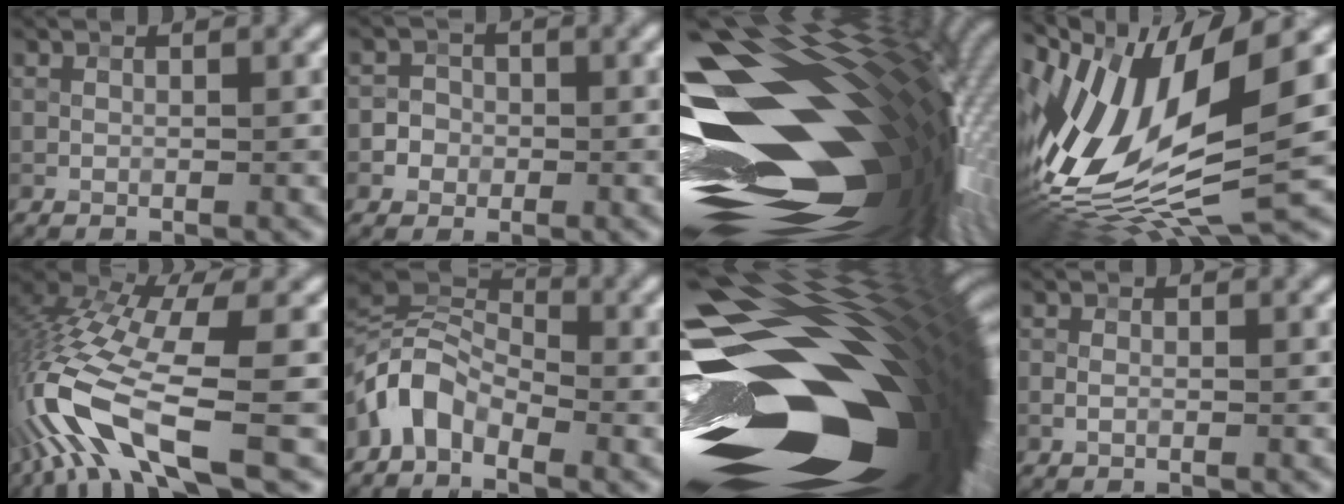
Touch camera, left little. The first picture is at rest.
{"total": 1.6, "force": [-0.9, 1.4, -0.2], "torque": [0.024, -0.001, -0.023]}
{"total": 20.7, "force": [-1.7, 10.9, 17.5], "torque": [-0.283, -0.003, -0.042]}
{"total": 14.7, "force": [0.1, 5.9, 13.5], "torque": [-0.277, -0.004, 0.006]}
{"total": 11.8, "force": [-5.2, 3.5, 10.0], "torque": [-0.225, -0.004, -0.099]}
{"total": 4.9, "force": [-3.5, 2.6, 2.1], "torque": [-0.039, 0.006, -0.089]}
{"total": 21.4, "force": [-4.5, 12.7, 16.6], "torque": [-0.290, -0.006, -0.065]}
{"total": 0.5, "force": [-0.5, 0.1, 0.1], "torque": [-0.004, 0.000, -0.012]}